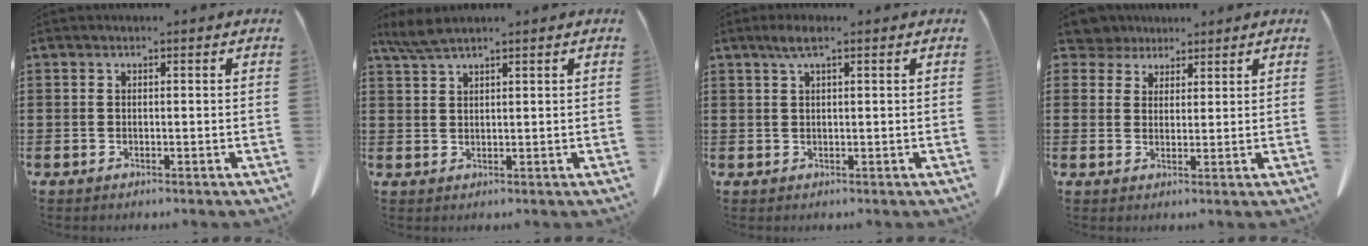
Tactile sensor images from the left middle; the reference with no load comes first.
{"total": 2.9, "force": [2.2, 0.2, 1.8], "torque": [-0.040, 0.001, 0.042]}
{"total": 2.4, "force": [1.2, 0.3, 2.1], "torque": [-0.042, 0.004, 0.020]}
{"total": 4.2, "force": [3.3, 2.4, 0.7], "torque": [-0.026, 0.000, 0.059]}